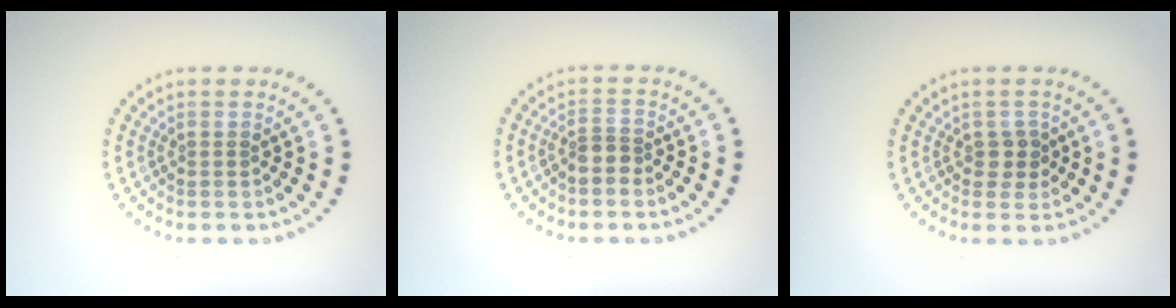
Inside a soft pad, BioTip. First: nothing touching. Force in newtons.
{"total": 1.8, "press": 1.5, "slide": 1.0}
{"total": 1.6, "press": 1.4, "slide": 0.8}